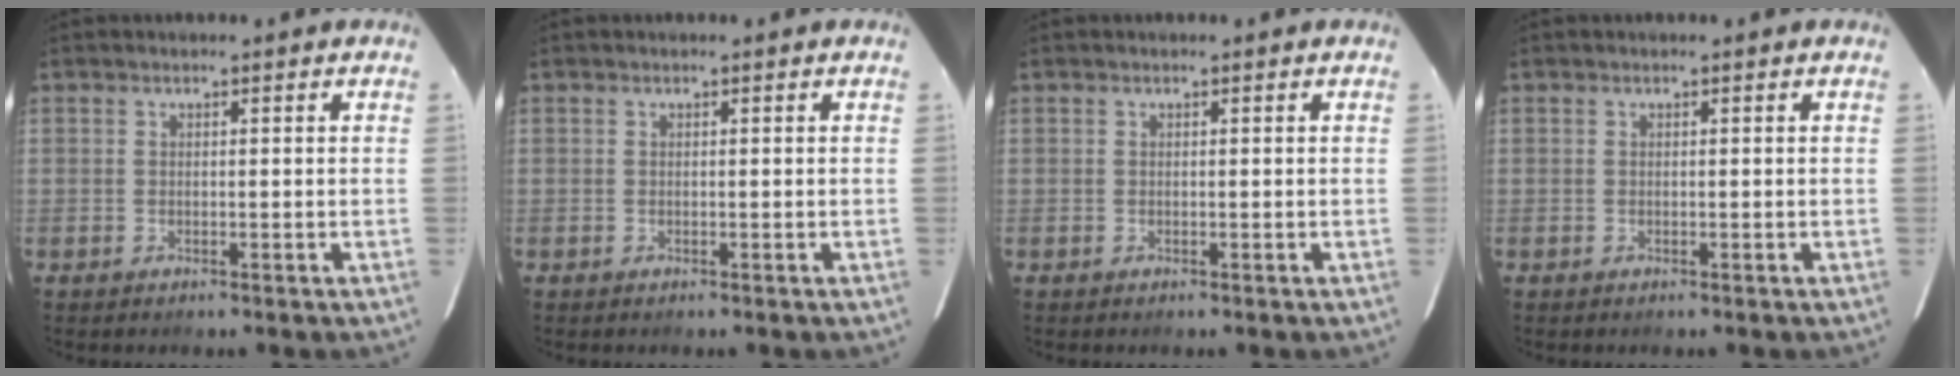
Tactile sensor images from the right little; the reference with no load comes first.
{"total": 0.0}
{"total": 0.0}
{"total": 0.0}